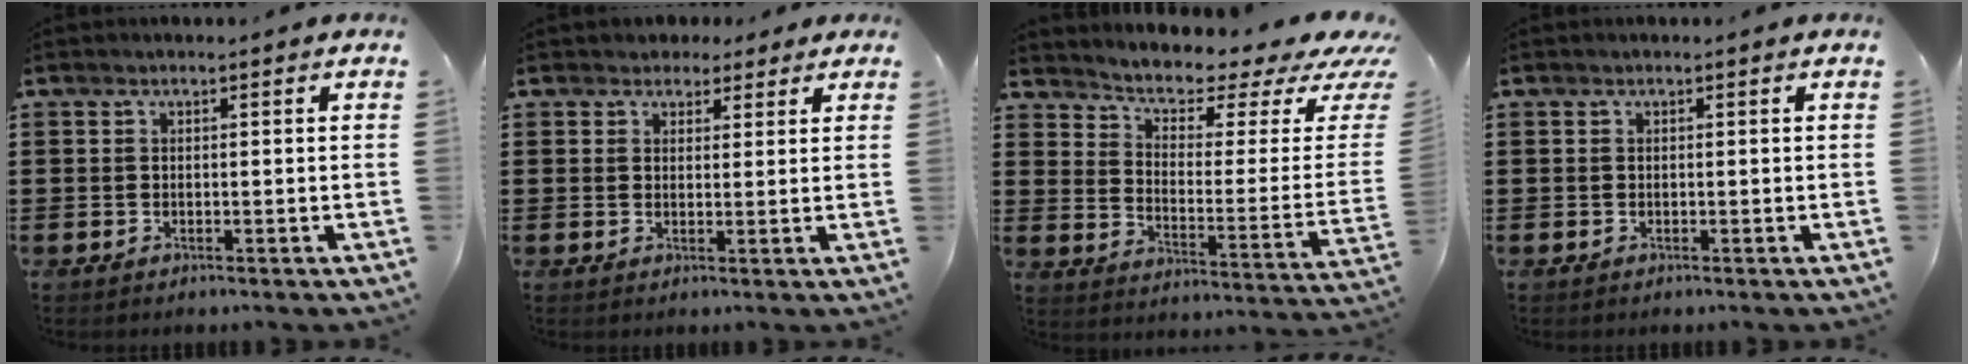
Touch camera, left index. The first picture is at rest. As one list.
[{"total": 2.6, "force": [2.0, 1.7, 0.2], "torque": [-0.013, 0.011, 0.037]}, {"total": 3.8, "force": [2.7, 1.3, 2.3], "torque": [-0.054, -0.029, 0.038]}, {"total": 0.0}]